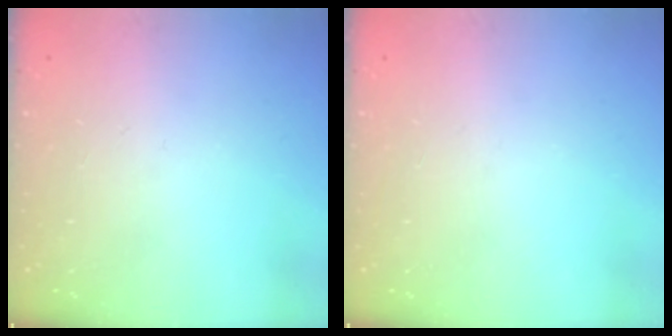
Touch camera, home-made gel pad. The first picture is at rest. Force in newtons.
{"total": 0.0}